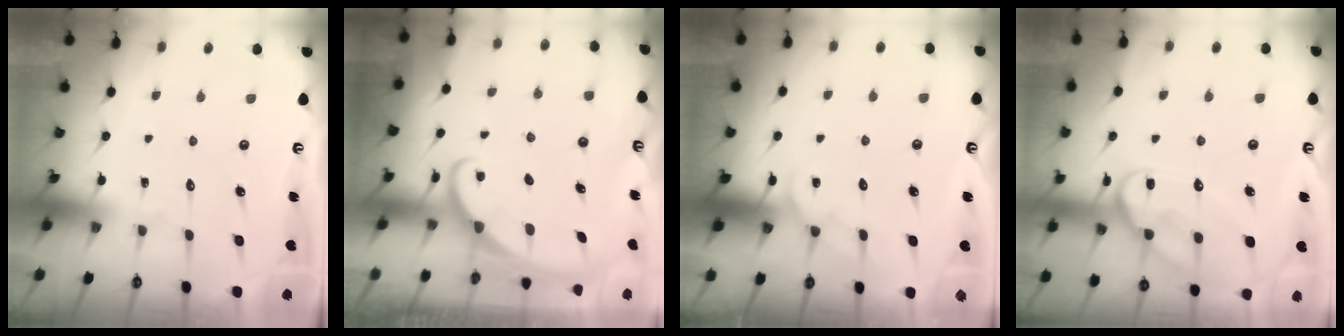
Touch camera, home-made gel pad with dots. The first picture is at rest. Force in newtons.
{"total": 1.7, "press": 1.7, "slide": 0.1}
{"total": 3.0, "press": 3.0, "slide": 0.3}
{"total": 13.5, "press": 13.4, "slide": 1.1}